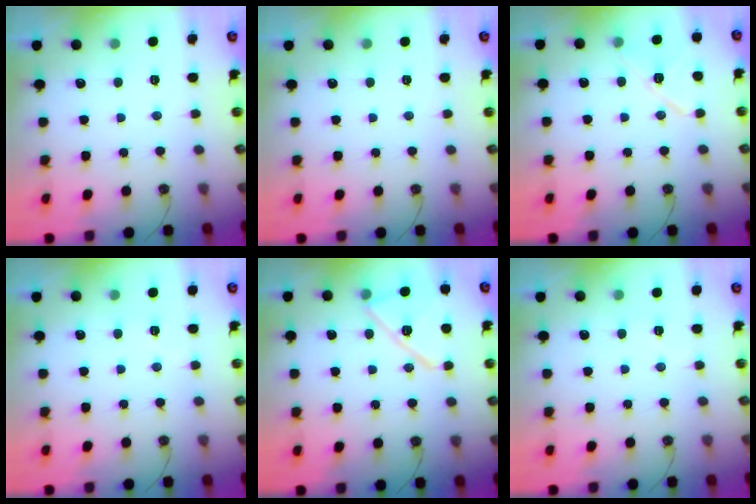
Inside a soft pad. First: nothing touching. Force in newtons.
{"total": 0.0}
{"total": 10.7, "press": 10.6, "slide": 0.5}
{"total": 2.9, "press": 1.9, "slide": 2.2}
{"total": 13.9, "press": 13.9, "slide": 0.2}
{"total": 2.9, "press": 1.9, "slide": 2.2}